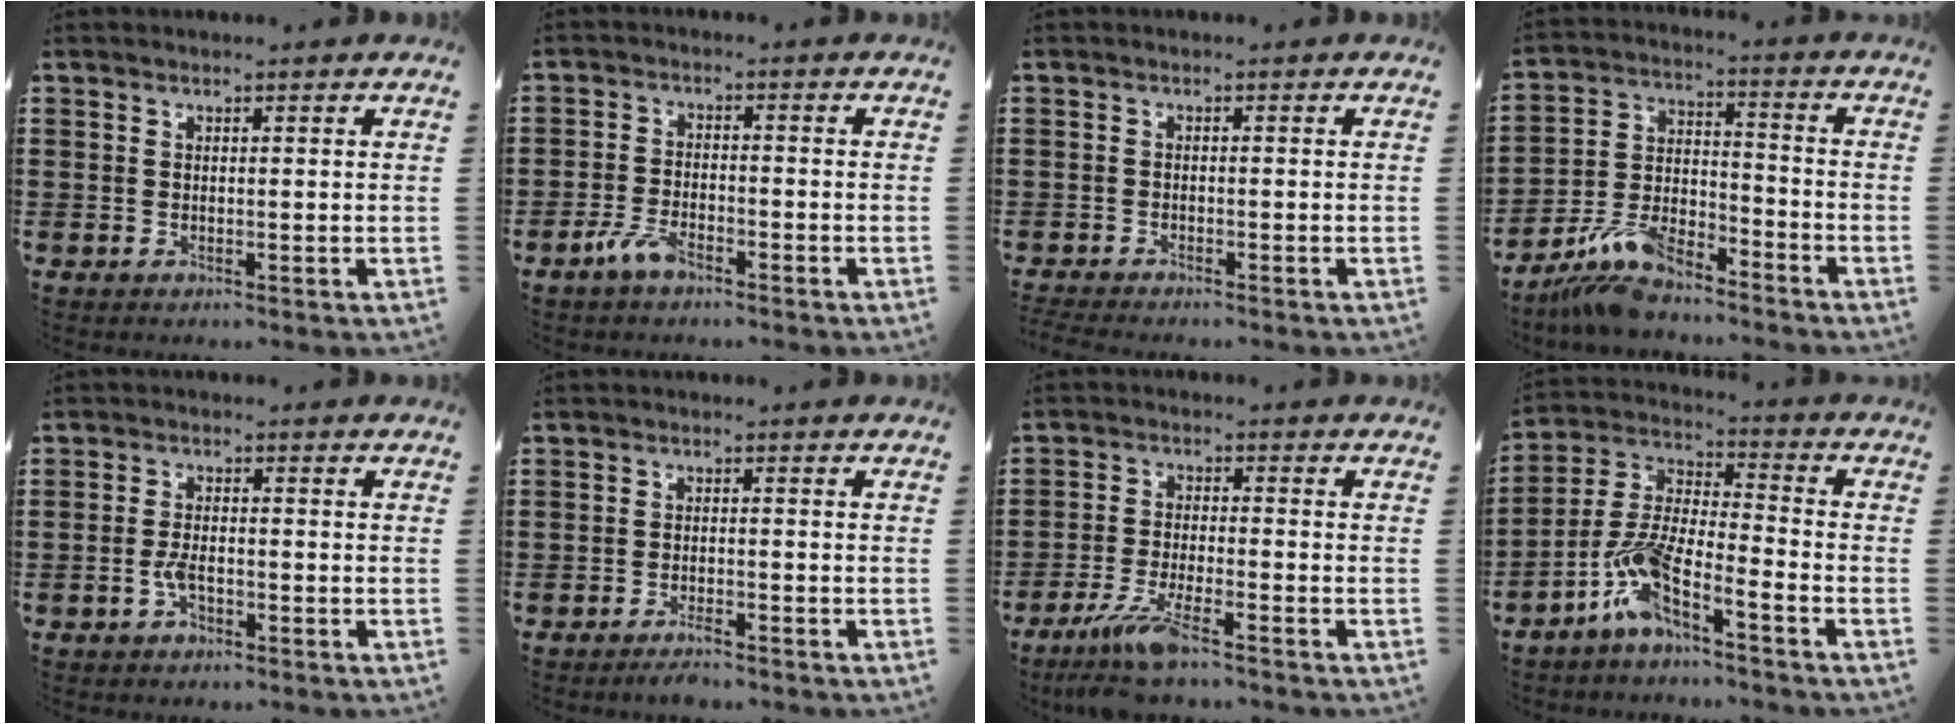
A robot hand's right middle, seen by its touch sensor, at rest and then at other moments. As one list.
[{"total": 3.9, "force": [-2.9, 1.4, 2.2], "torque": [-0.059, 0.000, -0.060]}, {"total": 1.4, "force": [-1.4, -0.1, 0.2], "torque": [-0.008, -0.003, -0.027]}, {"total": 9.4, "force": [-8.2, 2.7, 3.7], "torque": [-0.079, 0.017, -0.158]}, {"total": 3.0, "force": [-1.4, 1.1, 2.5], "torque": [-0.061, -0.005, -0.027]}, {"total": 2.0, "force": [-1.9, 0.2, 0.6], "torque": [-0.016, -0.001, -0.037]}, {"total": 6.9, "force": [-5.2, 0.8, 4.5], "torque": [-0.111, -0.023, -0.100]}, {"total": 7.8, "force": [-6.0, 0.4, 4.9], "torque": [-0.123, -0.029, -0.125]}]